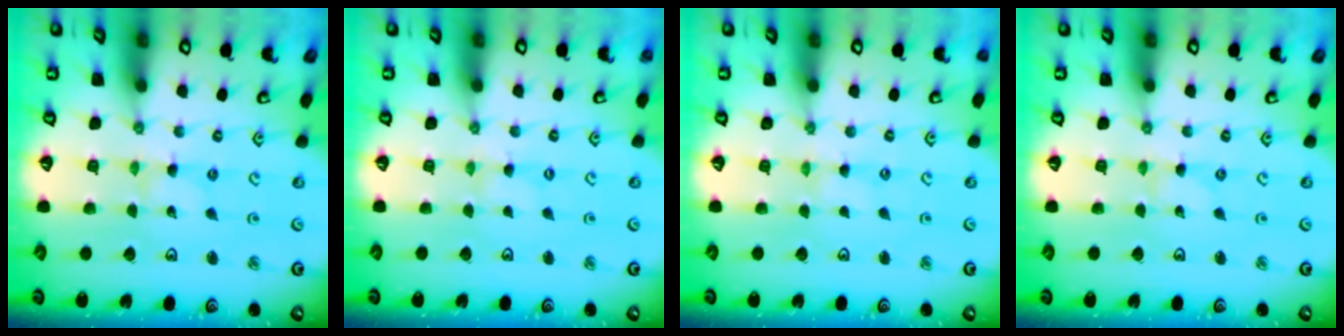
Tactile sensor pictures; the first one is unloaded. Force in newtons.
{"total": 0.0}
{"total": 0.0}
{"total": 0.0}